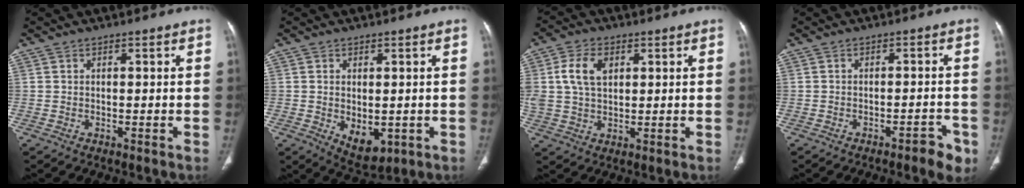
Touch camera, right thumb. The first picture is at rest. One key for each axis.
{"total": 6.0, "fx": -1.0, "fy": 3.6, "fz": 4.8, "tx": -0.060, "ty": -0.009, "tz": 0.001}
{"total": 7.8, "fx": 2.3, "fy": 5.1, "fz": 5.5, "tx": -0.103, "ty": 0.001, "tz": 0.045}
{"total": 4.5, "fx": -2.8, "fy": 1.5, "fz": 3.2, "tx": -0.031, "ty": 0.019, "tz": -0.032}